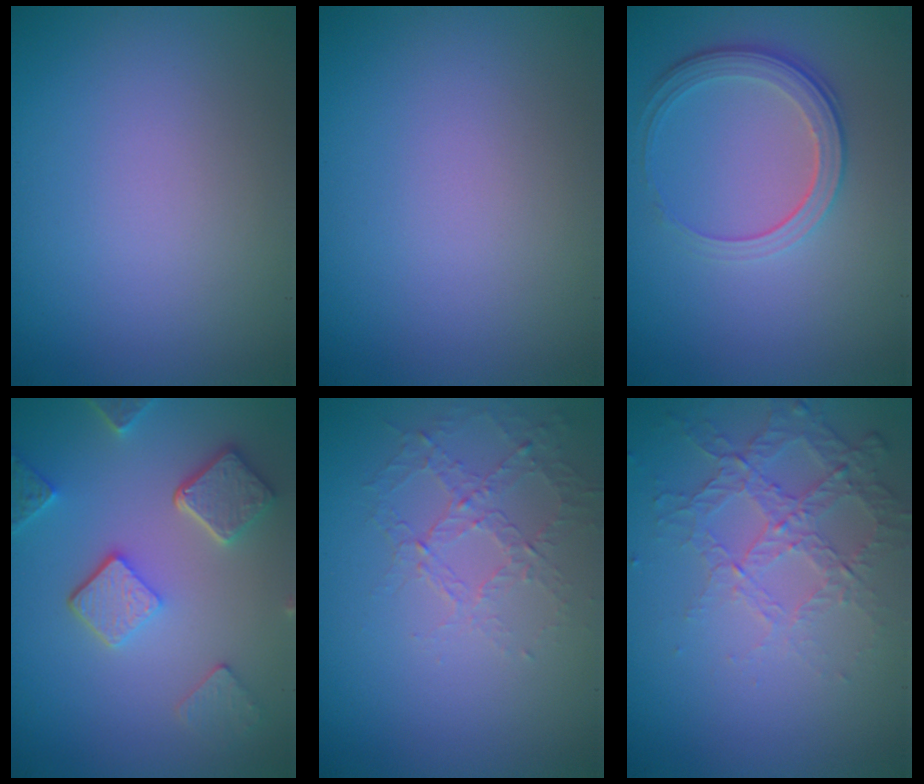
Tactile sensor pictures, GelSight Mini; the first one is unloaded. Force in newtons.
{"total": 0.0}
{"total": 3.7, "press": 2.7, "slide": 2.5}
{"total": 4.9, "press": 3.8, "slide": 3.0}
{"total": 1.6, "press": 1.1, "slide": 1.2}
{"total": 4.3, "press": 2.8, "slide": 3.3}